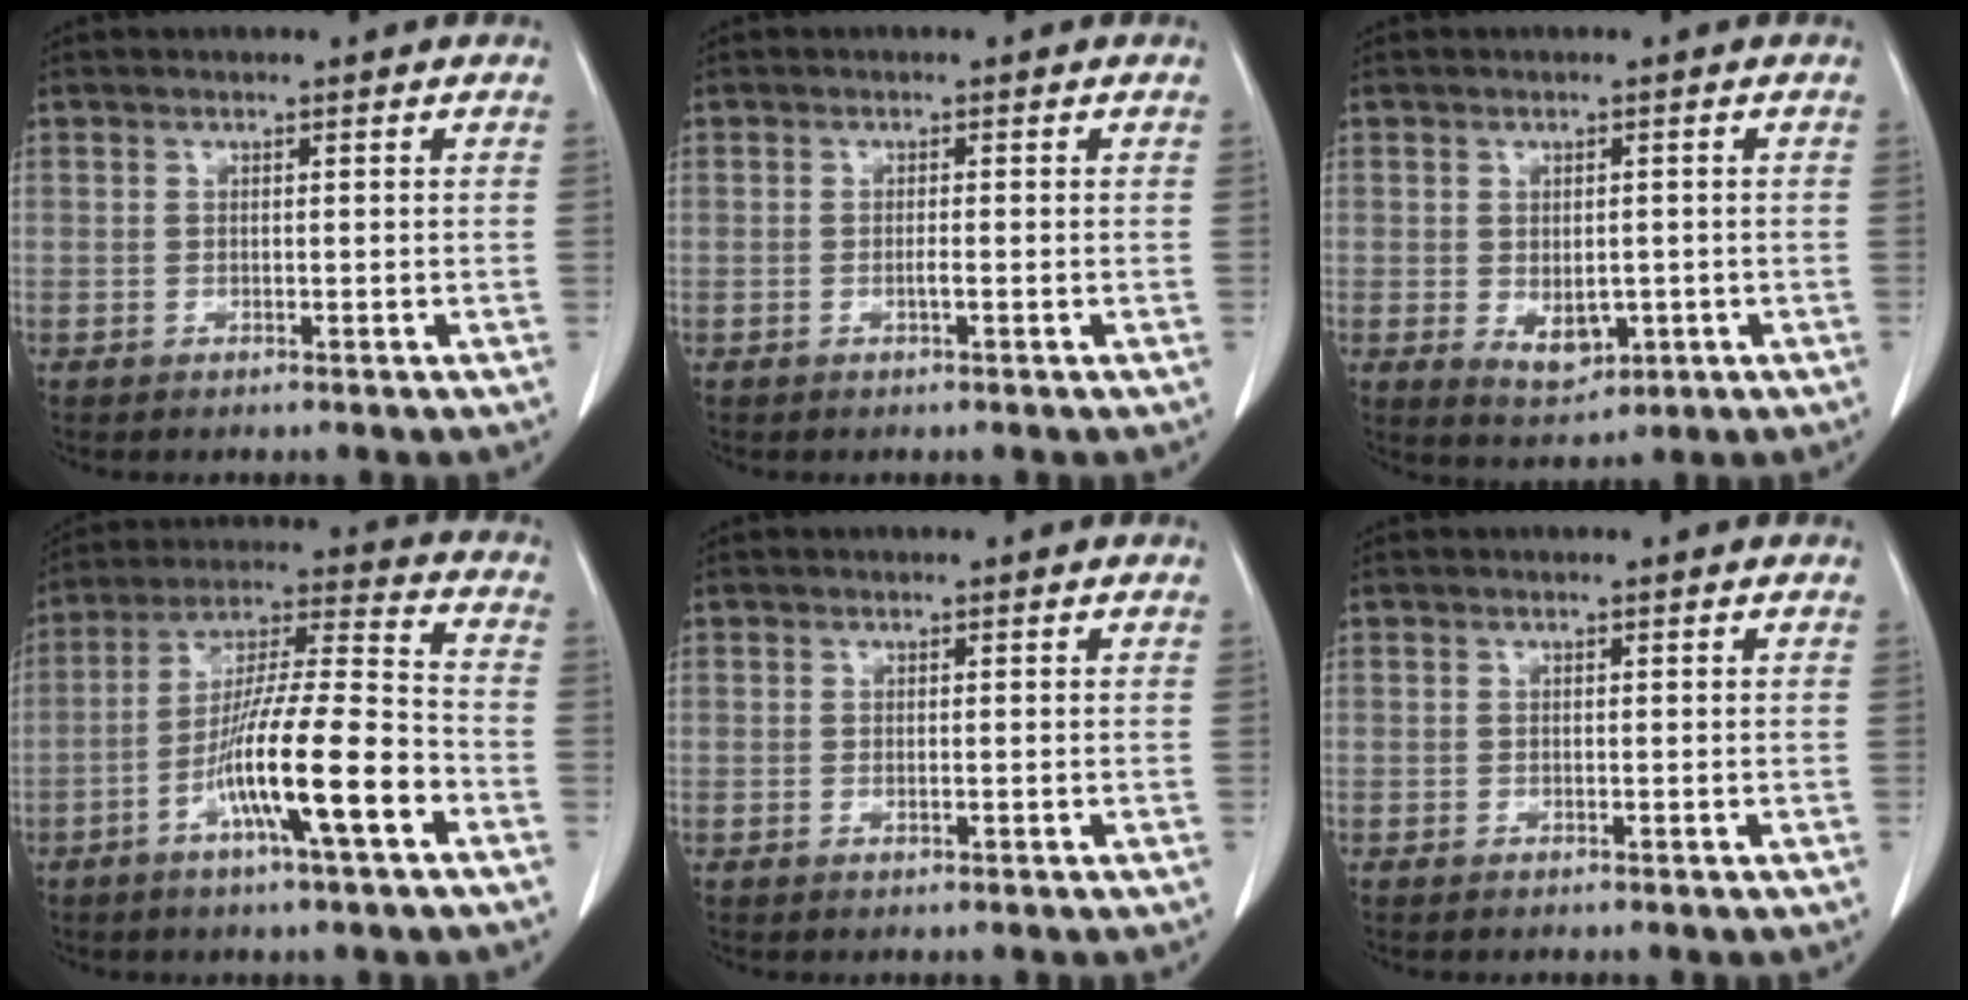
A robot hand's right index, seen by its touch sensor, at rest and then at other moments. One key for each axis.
{"total": 1.2, "fx": -0.4, "fy": 0.2, "fz": 1.1, "tx": -0.023, "ty": 0.001, "tz": -0.007}
{"total": 6.5, "fx": -1.5, "fy": 4.1, "fz": 4.9, "tx": -0.082, "ty": -0.006, "tz": -0.006}
{"total": 16.0, "fx": -6.5, "fy": 1.0, "fz": 14.6, "tx": -0.262, "ty": -0.003, "tz": -0.113}
{"total": 0.9, "fx": -0.2, "fy": 0.4, "fz": 0.8, "tx": -0.019, "ty": -0.002, "tz": 0.000}
{"total": 0.0}